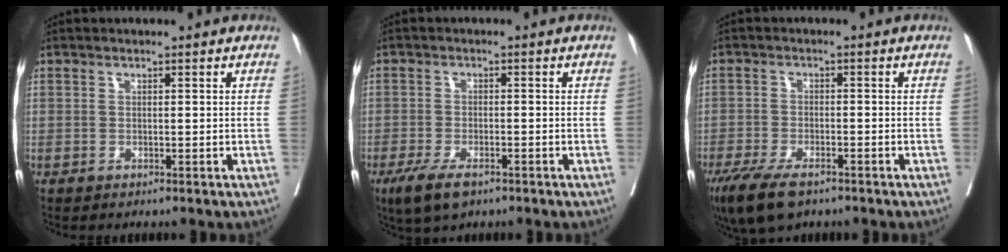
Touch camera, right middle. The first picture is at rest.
{"total": 5.4, "force": [-3.5, 1.9, 3.7], "torque": [-0.072, -0.010, -0.059]}
{"total": 8.2, "force": [-5.8, 2.9, 5.1], "torque": [-0.091, -0.015, -0.099]}